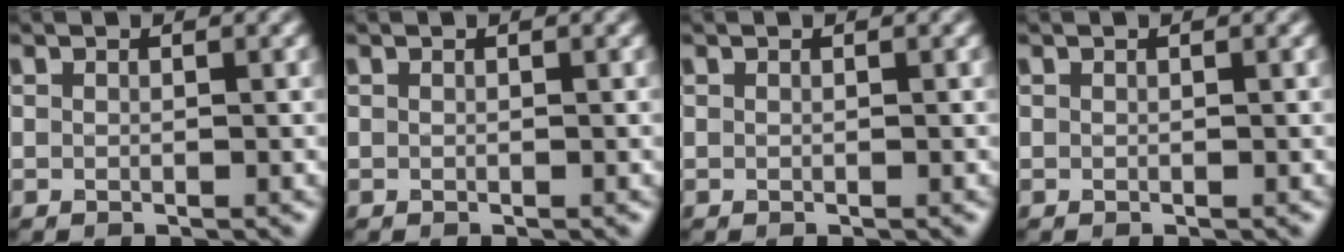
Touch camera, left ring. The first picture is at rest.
{"total": 0.0}
{"total": 0.0}
{"total": 0.0}